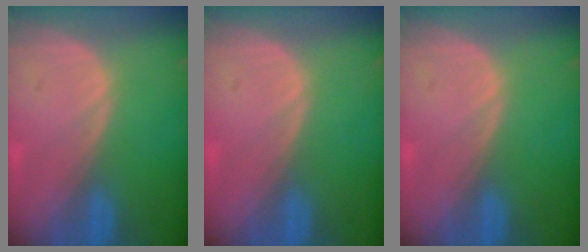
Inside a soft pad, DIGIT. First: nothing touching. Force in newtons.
{"total": 0.0}
{"total": 0.0}